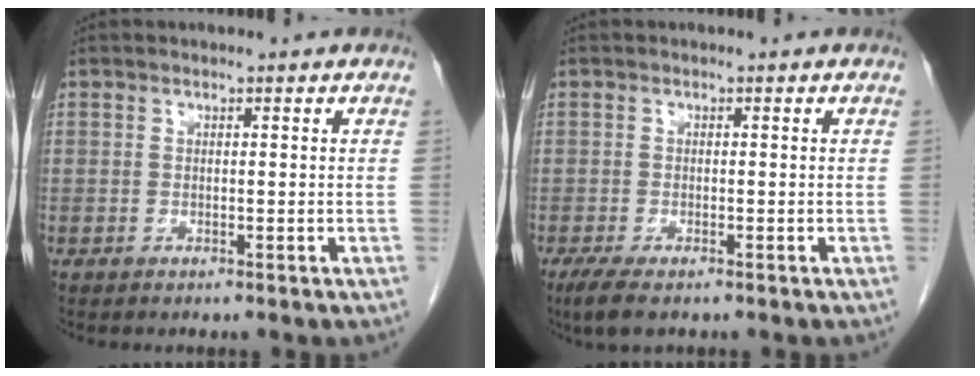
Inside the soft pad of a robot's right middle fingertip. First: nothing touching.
{"total": 3.6, "force": [-2.4, 1.0, 2.5], "torque": [-0.052, -0.010, -0.039]}